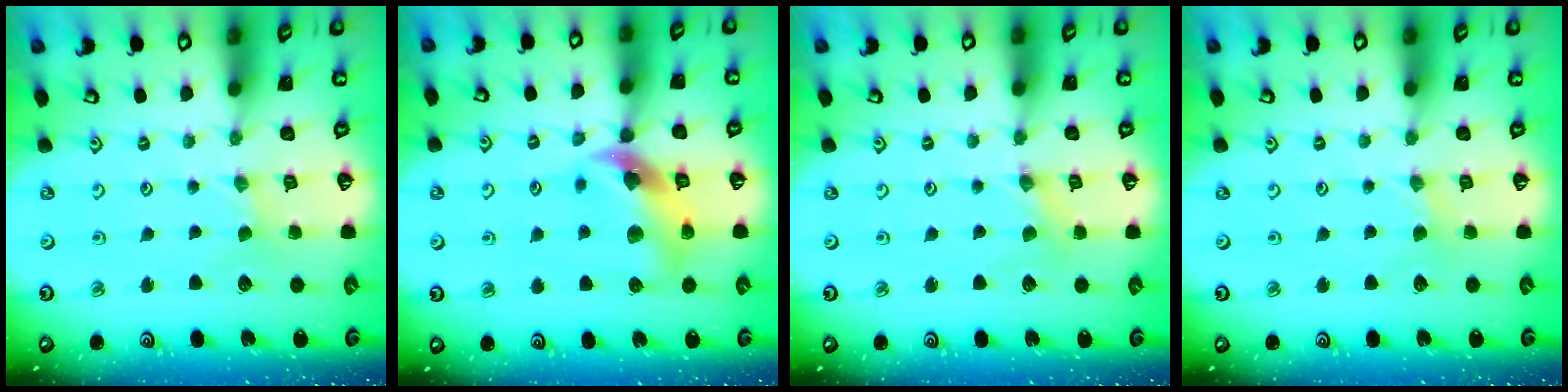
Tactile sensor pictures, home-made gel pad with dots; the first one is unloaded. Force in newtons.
{"total": 11.6, "press": 11.5, "slide": 1.7}
{"total": 1.4, "press": 1.3, "slide": 0.2}
{"total": 1.7, "press": 1.6, "slide": 0.4}